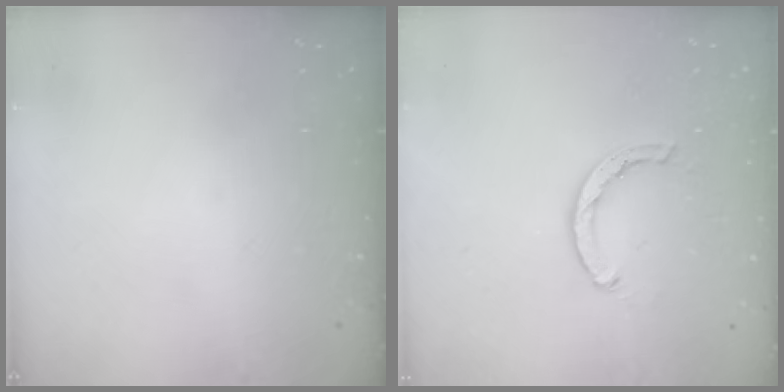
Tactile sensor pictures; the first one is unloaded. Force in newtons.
{"total": 3.7, "press": 3.6, "slide": 0.6}